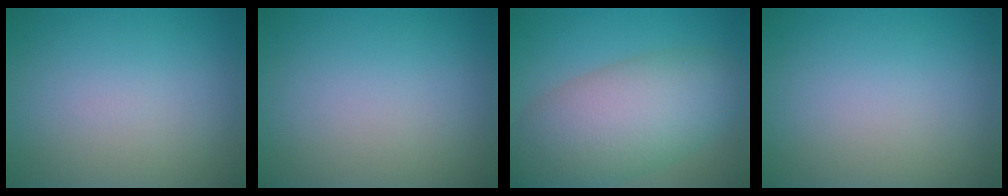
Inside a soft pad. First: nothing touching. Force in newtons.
{"total": 0.0}
{"total": 8.7, "press": 8.7, "slide": 0.1}
{"total": 0.0}